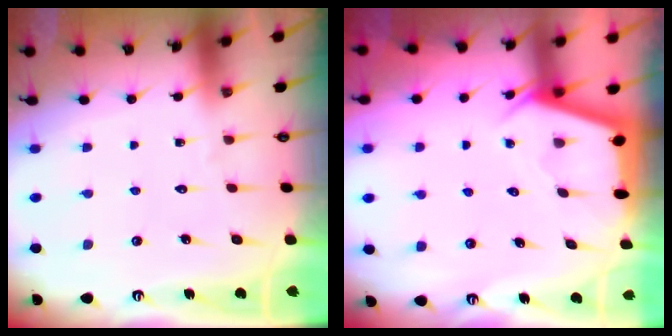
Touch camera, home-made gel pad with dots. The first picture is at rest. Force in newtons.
{"total": 2.8, "press": 2.8, "slide": 0.4}